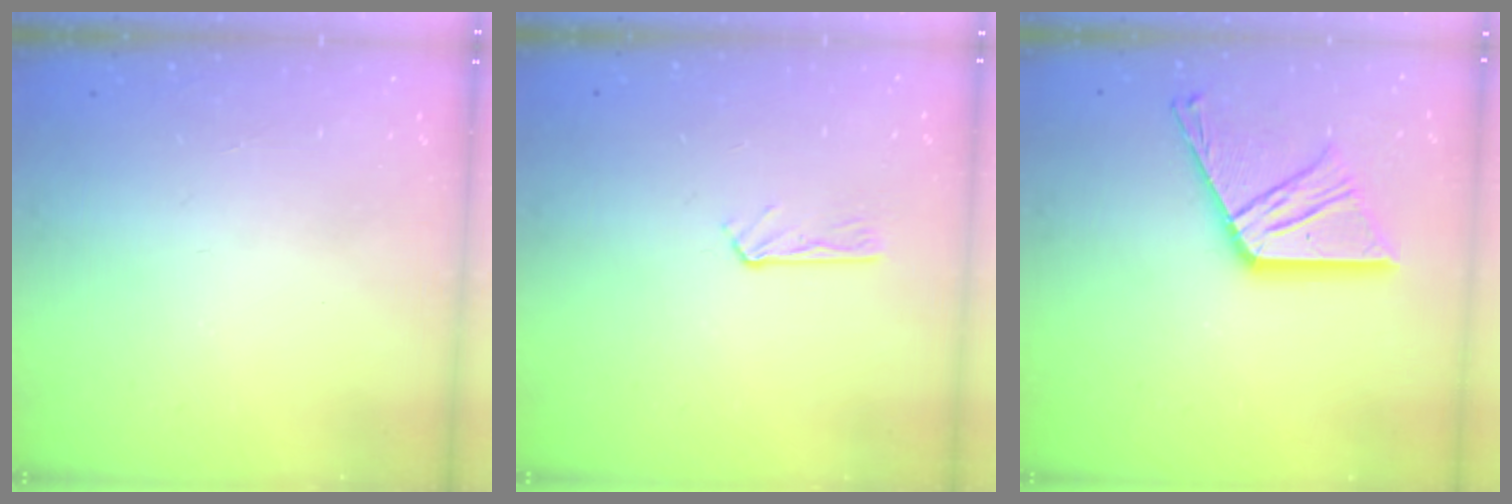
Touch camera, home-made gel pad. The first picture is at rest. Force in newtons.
{"total": 2.7, "press": 2.7, "slide": 0.2}
{"total": 17.0, "press": 16.9, "slide": 1.7}